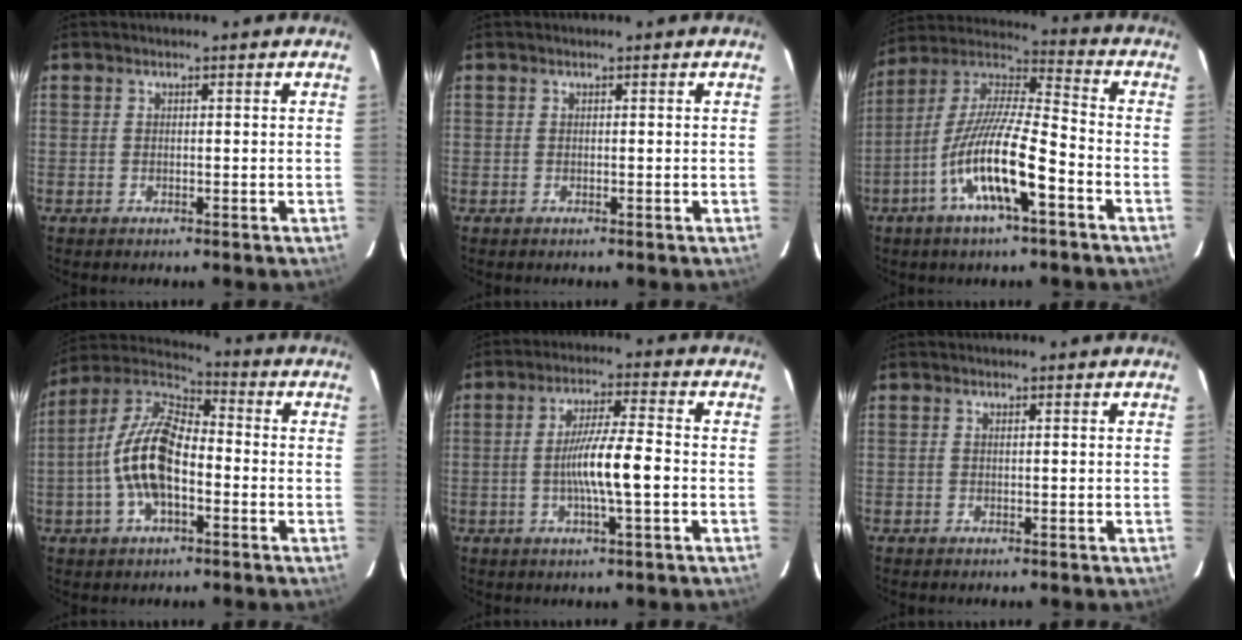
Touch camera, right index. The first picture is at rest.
{"total": 0.0}
{"total": 15.4, "force": [-6.6, 2.8, 13.6], "torque": [-0.263, -0.008, -0.131]}
{"total": 13.7, "force": [-3.2, 6.5, 11.6], "torque": [-0.240, 0.013, -0.062]}
{"total": 8.6, "force": [-1.7, 0.3, 8.4], "torque": [-0.152, -0.001, -0.030]}
{"total": 0.0}